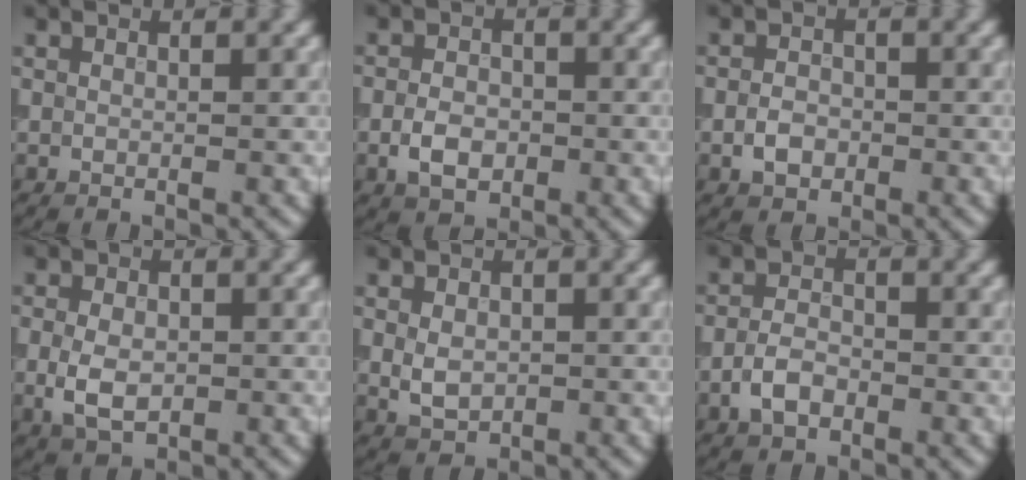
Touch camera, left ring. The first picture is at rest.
{"total": 3.2, "force": [-1.0, 2.2, 2.1], "torque": [-0.036, 0.001, -0.024]}
{"total": 2.3, "force": [-0.8, 1.7, 1.3], "torque": [-0.022, 0.002, -0.020]}
{"total": 3.7, "force": [-0.6, 2.4, 2.8], "torque": [-0.058, -0.004, -0.013]}
{"total": 2.6, "force": [-0.1, 1.9, 1.7], "torque": [-0.033, -0.003, -0.001]}
{"total": 2.8, "force": [-1.4, 1.7, 1.8], "torque": [-0.032, 0.005, -0.033]}